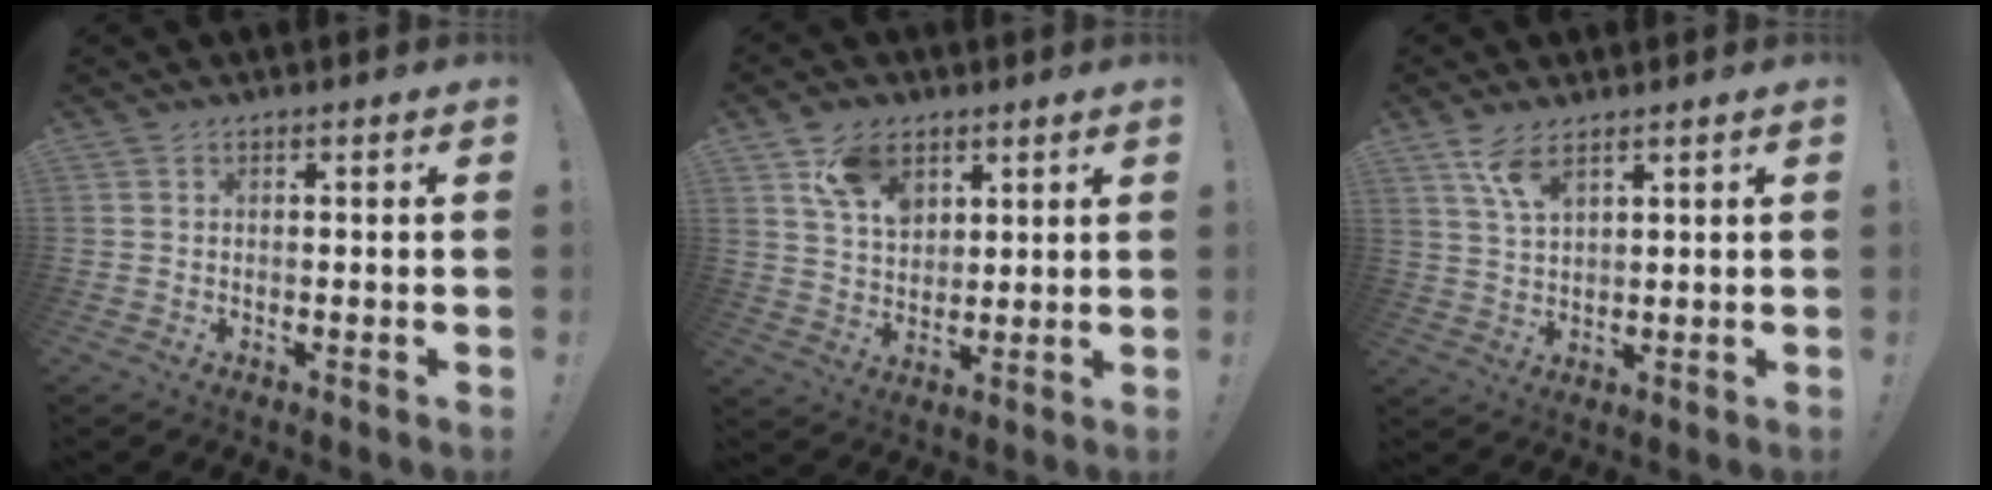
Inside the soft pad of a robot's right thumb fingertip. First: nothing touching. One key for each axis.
{"total": 10.9, "fx": 6.2, "fy": 7.2, "fz": 5.4, "tx": -0.095, "ty": -0.018, "tz": 0.121}
{"total": 7.0, "fx": 4.6, "fy": 2.6, "fz": 4.6, "tx": -0.090, "ty": -0.016, "tz": 0.085}